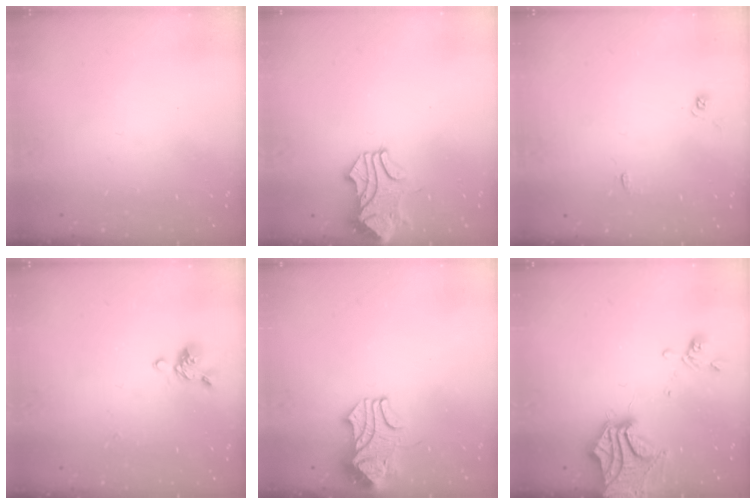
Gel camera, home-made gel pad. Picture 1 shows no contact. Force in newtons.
{"total": 1.6, "press": 1.5, "slide": 0.5}
{"total": 1.2, "press": 1.2, "slide": 0.3}
{"total": 2.9, "press": 2.8, "slide": 0.8}
{"total": 2.5, "press": 2.3, "slide": 1.0}
{"total": 6.6, "press": 6.0, "slide": 2.9}